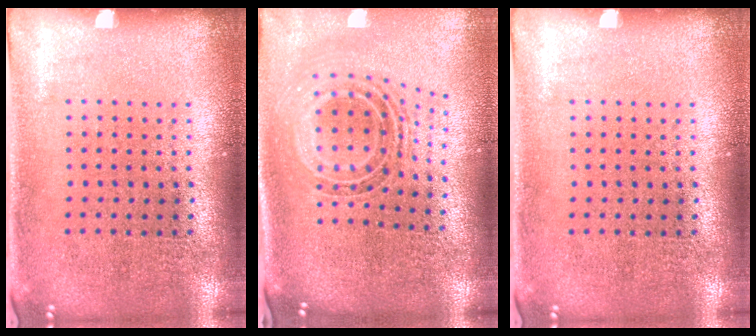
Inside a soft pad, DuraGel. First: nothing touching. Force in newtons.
{"total": 1.2, "press": 1.0, "slide": 0.7}
{"total": 0.0}